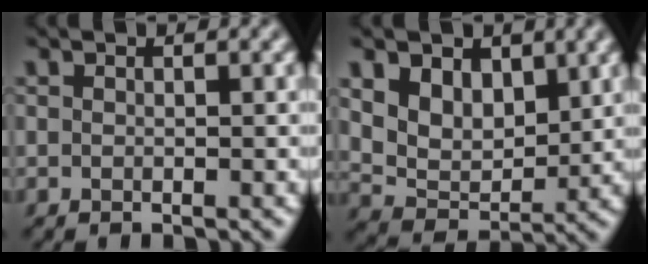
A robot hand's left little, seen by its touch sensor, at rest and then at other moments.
{"total": 5.3, "force": [2.4, 3.6, 3.1], "torque": [-0.070, -0.015, 0.042]}